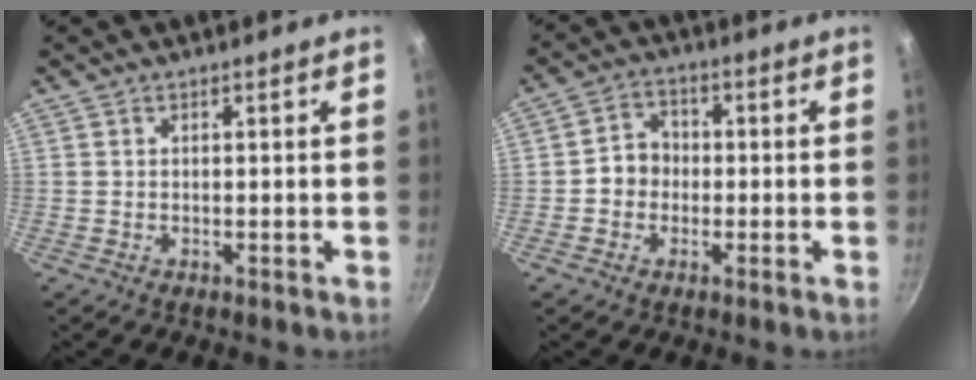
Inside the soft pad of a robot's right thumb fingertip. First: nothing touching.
{"total": 5.5, "force": [-0.8, 4.8, 2.7], "torque": [-0.022, 0.020, -0.025]}